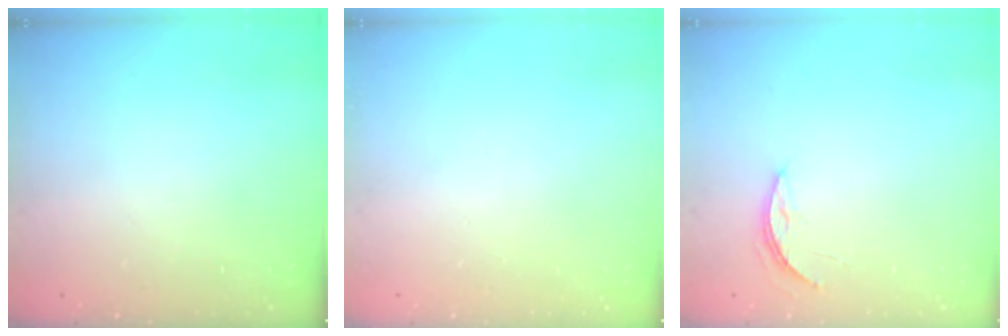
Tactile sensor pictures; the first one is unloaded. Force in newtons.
{"total": 0.0}
{"total": 3.9, "press": 3.9, "slide": 0.4}